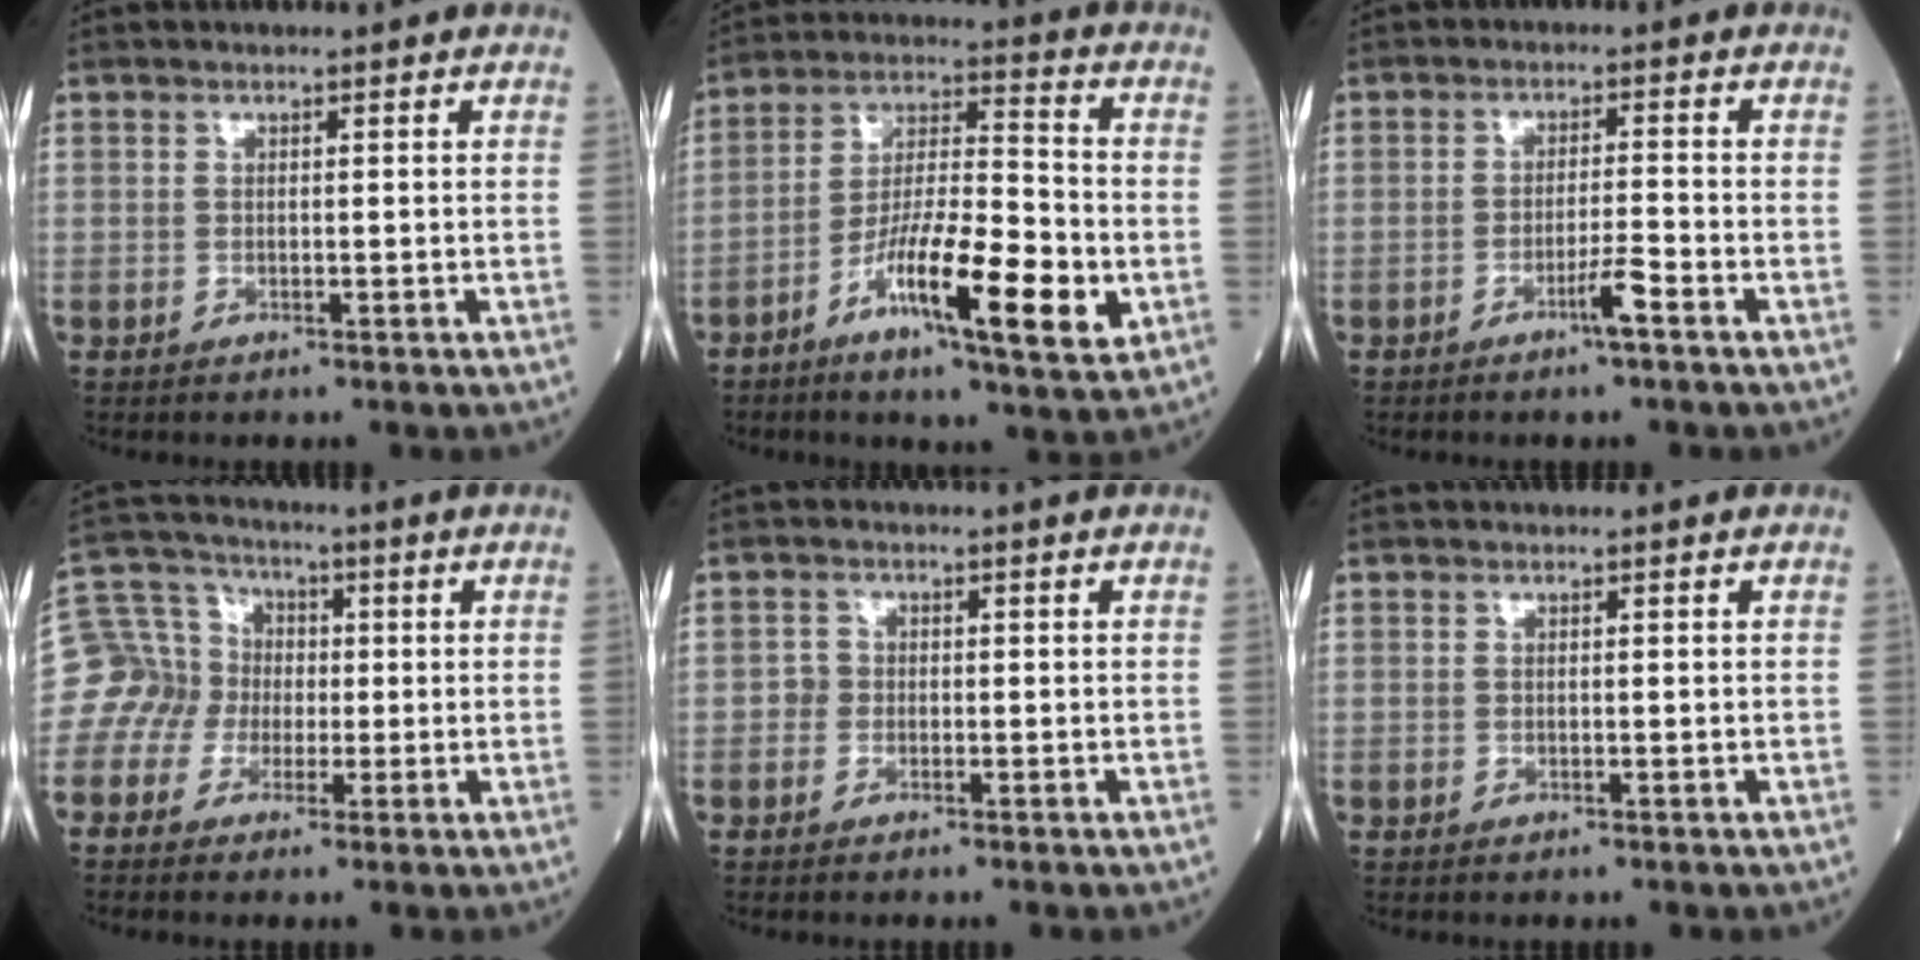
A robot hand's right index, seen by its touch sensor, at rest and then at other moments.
{"total": 15.1, "force": [-5.7, 2.3, 13.8], "torque": [-0.246, -0.011, -0.098]}
{"total": 3.4, "force": [-2.1, -0.3, 2.7], "torque": [-0.048, -0.003, -0.039]}
{"total": 8.1, "force": [-1.5, 7.9, 0.8], "torque": [-0.027, 0.036, -0.027]}
{"total": 1.2, "force": [-0.6, 1.1, 0.2], "torque": [0.005, 0.007, -0.016]}
{"total": 0.0}